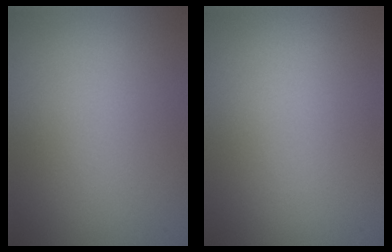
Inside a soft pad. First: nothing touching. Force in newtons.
{"total": 0.0}